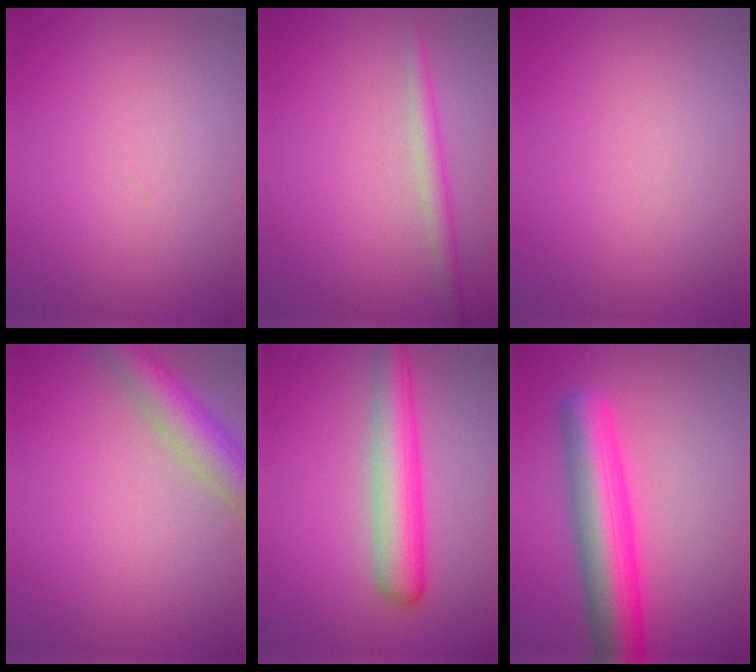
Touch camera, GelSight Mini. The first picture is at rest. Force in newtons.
{"total": 2.0, "press": 2.0, "slide": 0.0}
{"total": 0.0}
{"total": 5.3, "press": 5.3, "slide": 0.3}
{"total": 5.3, "press": 5.3, "slide": 0.2}
{"total": 8.0, "press": 8.0, "slide": 0.2}